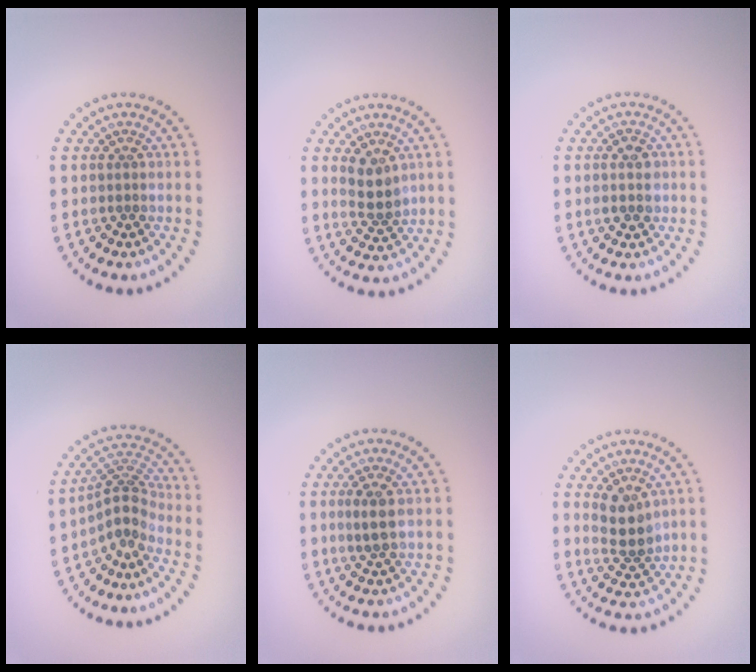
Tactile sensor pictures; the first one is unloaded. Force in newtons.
{"total": 3.0, "press": 2.8, "slide": 1.1}
{"total": 2.7, "press": 2.7, "slide": 0.1}
{"total": 3.3, "press": 2.3, "slide": 2.4}
{"total": 2.1, "press": 2.0, "slide": 0.6}
{"total": 3.6, "press": 3.4, "slide": 1.3}